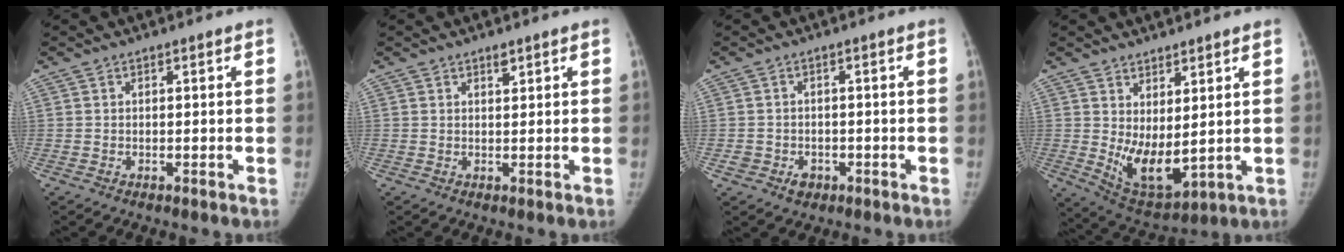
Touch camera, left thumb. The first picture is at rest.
{"total": 1.2, "force": [1.0, 0.4, 0.7], "torque": [-0.007, -0.007, 0.017]}
{"total": 3.3, "force": [-1.4, 2.7, 1.2], "torque": [-0.010, 0.010, -0.015]}
{"total": 9.7, "force": [1.7, 4.4, 8.5], "torque": [-0.129, -0.034, 0.051]}